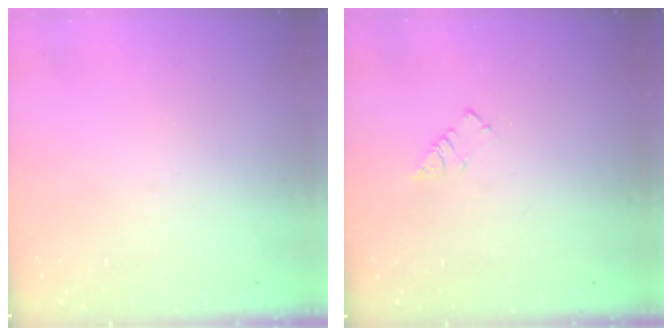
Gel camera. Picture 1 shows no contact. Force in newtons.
{"total": 2.9, "press": 2.9, "slide": 0.4}